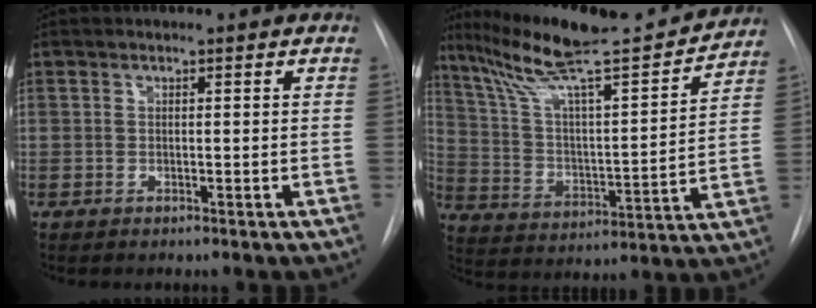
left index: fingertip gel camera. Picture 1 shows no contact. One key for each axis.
{"total": 23.2, "fx": 20.0, "fy": 2.2, "fz": 11.6, "tx": -0.196, "ty": 0.001, "tz": 0.306}